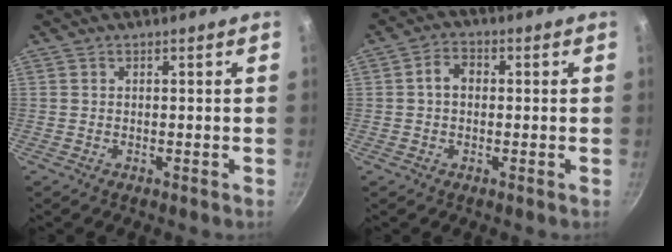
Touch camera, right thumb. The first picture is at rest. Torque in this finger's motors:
{"motor_torque": [0.20, 1.21, 0.56, -0.40, 0.00]}